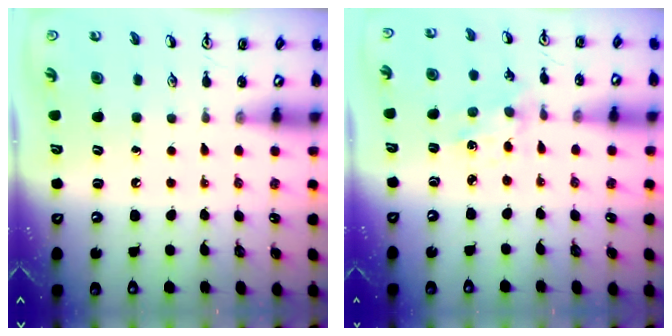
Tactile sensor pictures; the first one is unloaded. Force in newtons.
{"total": 2.0, "press": 1.9, "slide": 0.4}